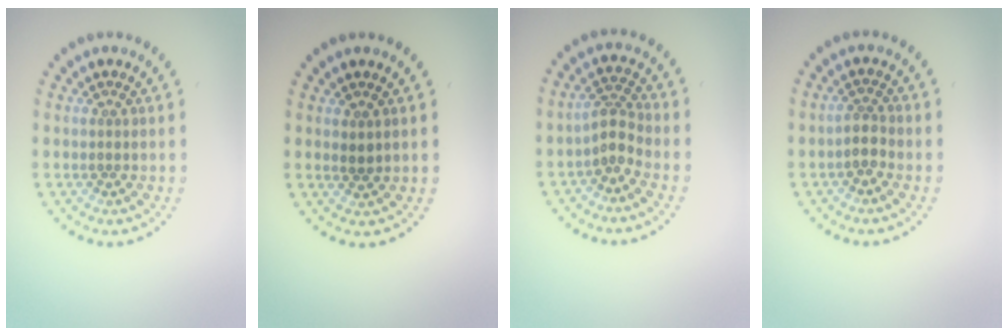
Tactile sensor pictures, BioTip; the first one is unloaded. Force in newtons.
{"total": 0.8, "press": 0.7, "slide": 0.4}
{"total": 2.3, "press": 1.7, "slide": 1.6}
{"total": 1.5, "press": 1.2, "slide": 0.9}